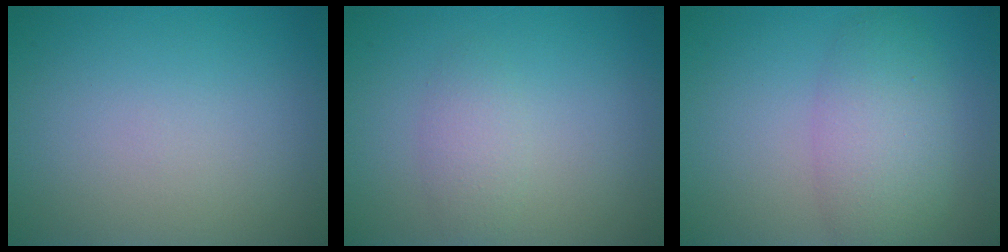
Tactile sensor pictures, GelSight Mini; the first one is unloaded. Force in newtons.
{"total": 1.8, "press": 1.8, "slide": 0.0}
{"total": 4.9, "press": 4.9, "slide": 0.1}